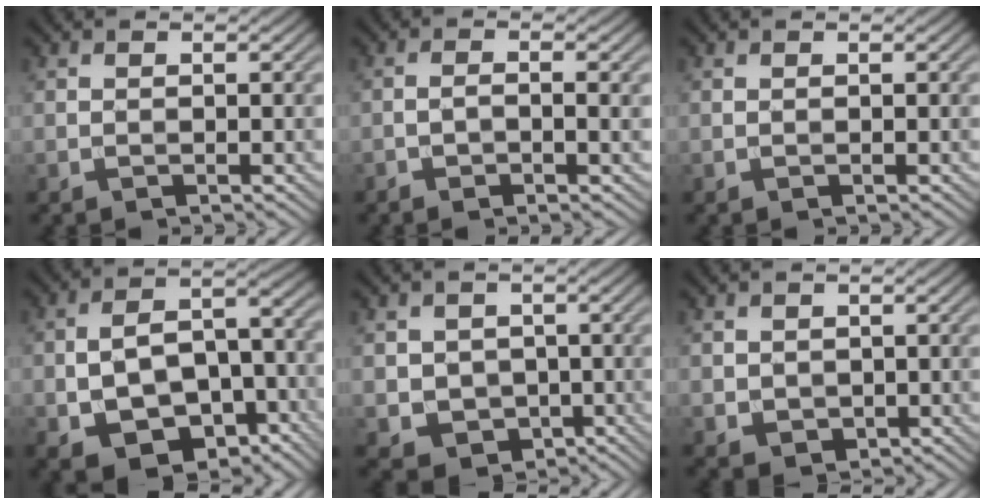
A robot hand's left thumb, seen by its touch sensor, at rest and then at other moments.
{"total": 2.7, "force": [-1.0, 0.6, 2.4], "torque": [-0.045, -0.001, -0.020]}
{"total": 0.0}
{"total": 12.3, "force": [-4.9, 7.8, 8.2], "torque": [-0.154, -0.021, -0.081]}
{"total": 4.9, "force": [-0.6, 4.5, 1.8], "torque": [-0.053, -0.018, -0.014]}
{"total": 2.1, "force": [0.5, 1.8, 0.9], "torque": [-0.032, -0.009, 0.014]}